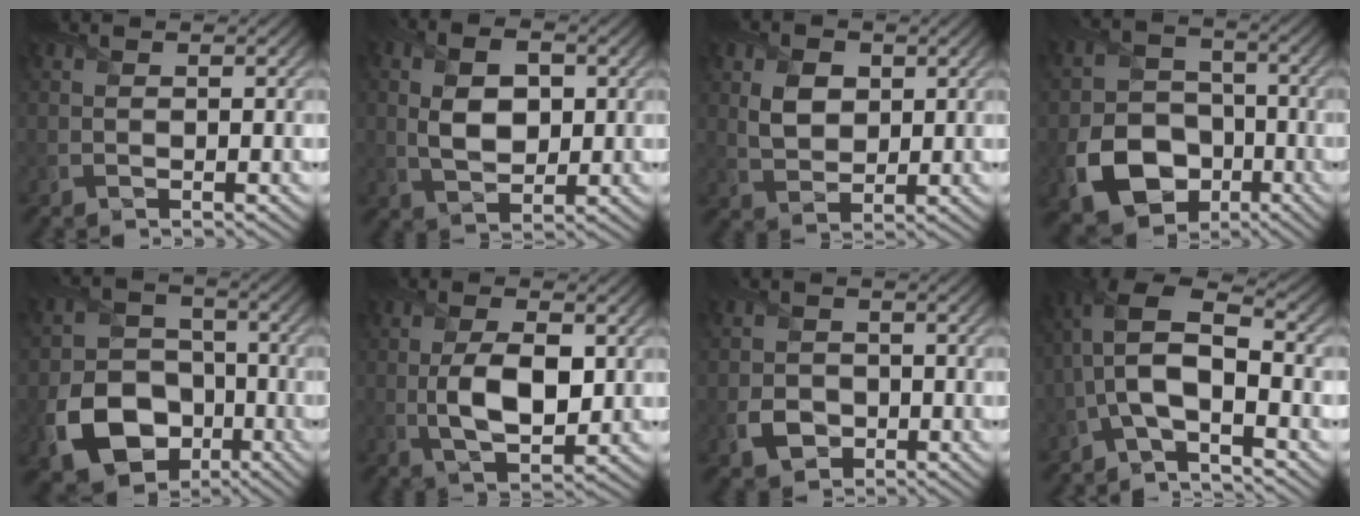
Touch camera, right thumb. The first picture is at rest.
{"total": 5.9, "force": [0.7, 3.7, 4.6], "torque": [-0.090, 0.001, 0.012]}
{"total": 4.7, "force": [1.3, 3.4, 2.9], "torque": [-0.064, -0.001, 0.024]}
{"total": 11.3, "force": [-4.6, 8.5, 5.8], "torque": [-0.132, -0.032, -0.092]}
{"total": 12.5, "force": [-5.1, 9.3, 6.5], "torque": [-0.146, -0.041, -0.100]}
{"total": 7.7, "force": [-0.1, 3.8, 6.6], "torque": [-0.135, -0.006, 0.001]}
{"total": 3.7, "force": [-1.4, 3.0, 1.7], "torque": [-0.037, -0.007, -0.028]}
{"total": 8.9, "force": [-2.0, 3.8, 7.8], "torque": [-0.170, 0.010, -0.053]}